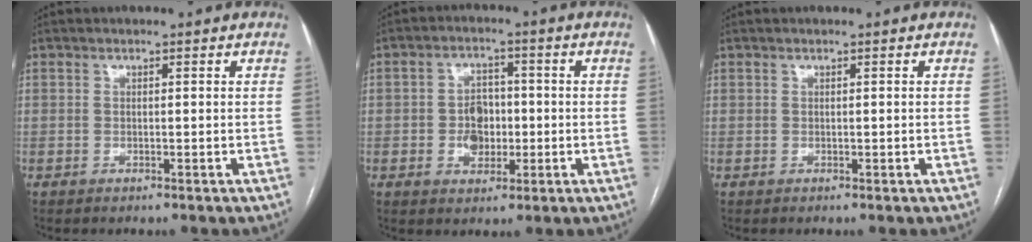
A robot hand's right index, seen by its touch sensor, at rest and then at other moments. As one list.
[{"total": 5.5, "force": [-0.8, 4.1, 3.6], "torque": [-0.063, 0.011, -0.009]}, {"total": 0.0}]